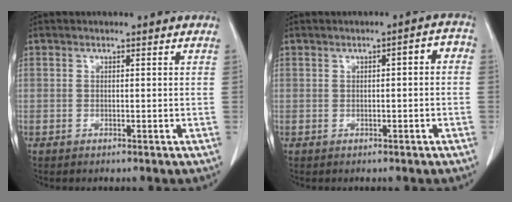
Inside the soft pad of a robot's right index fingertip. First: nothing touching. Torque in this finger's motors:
{"motor_torque": [0.25, -0.13, 0.08, 0.03]}